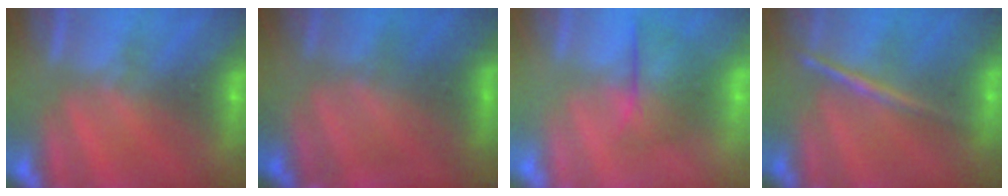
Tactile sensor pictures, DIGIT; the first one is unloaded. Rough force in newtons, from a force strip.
{"total": 4.7}
{"total": 2.2}
{"total": 1.9}